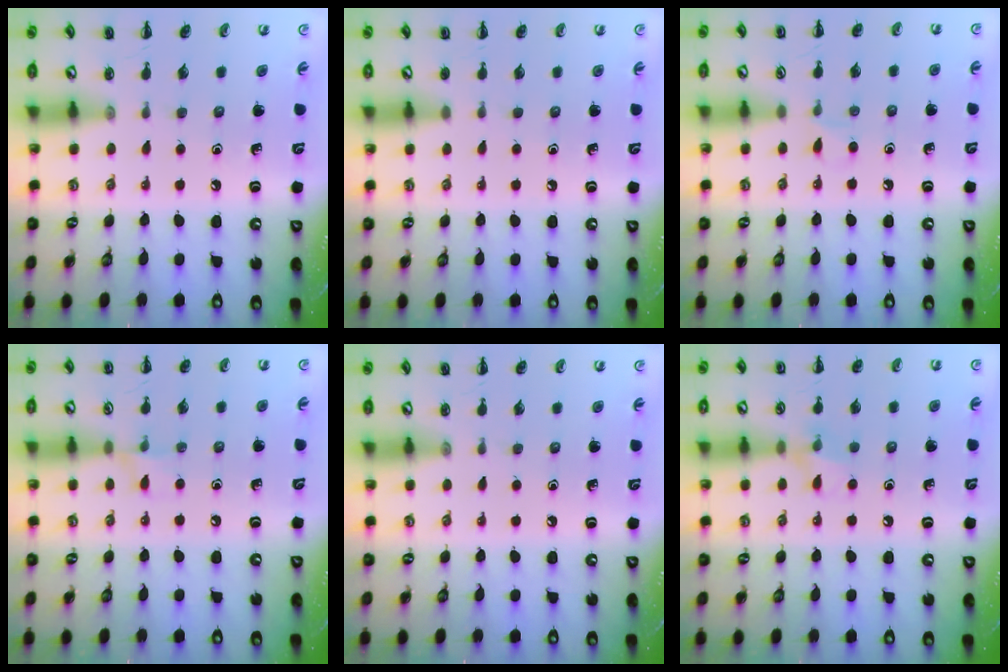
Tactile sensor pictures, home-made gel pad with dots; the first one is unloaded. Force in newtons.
{"total": 0.7, "press": 0.7, "slide": 0.0}
{"total": 3.9, "press": 3.6, "slide": 1.4}
{"total": 5.1, "press": 4.8, "slide": 1.7}
{"total": 0.0}
{"total": 6.9, "press": 6.7, "slide": 1.7}